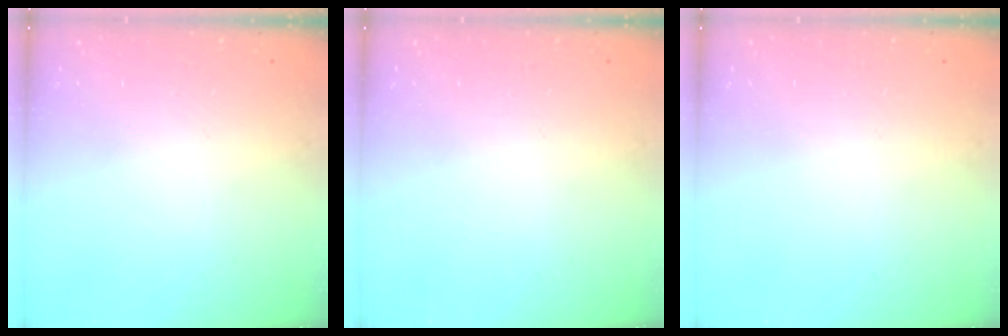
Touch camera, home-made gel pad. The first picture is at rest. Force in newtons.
{"total": 0.0}
{"total": 0.0}